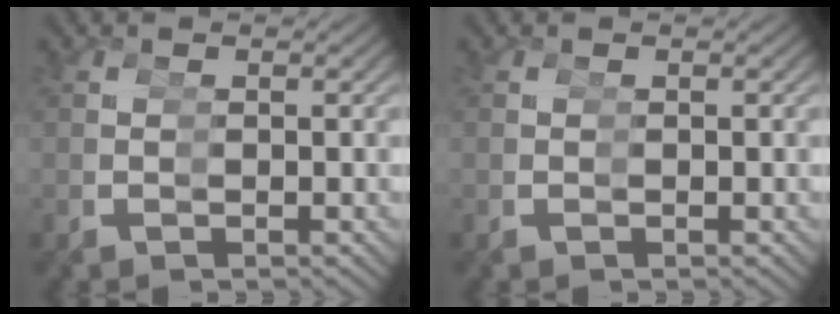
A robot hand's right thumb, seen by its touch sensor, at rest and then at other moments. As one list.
[{"total": 0.0}]